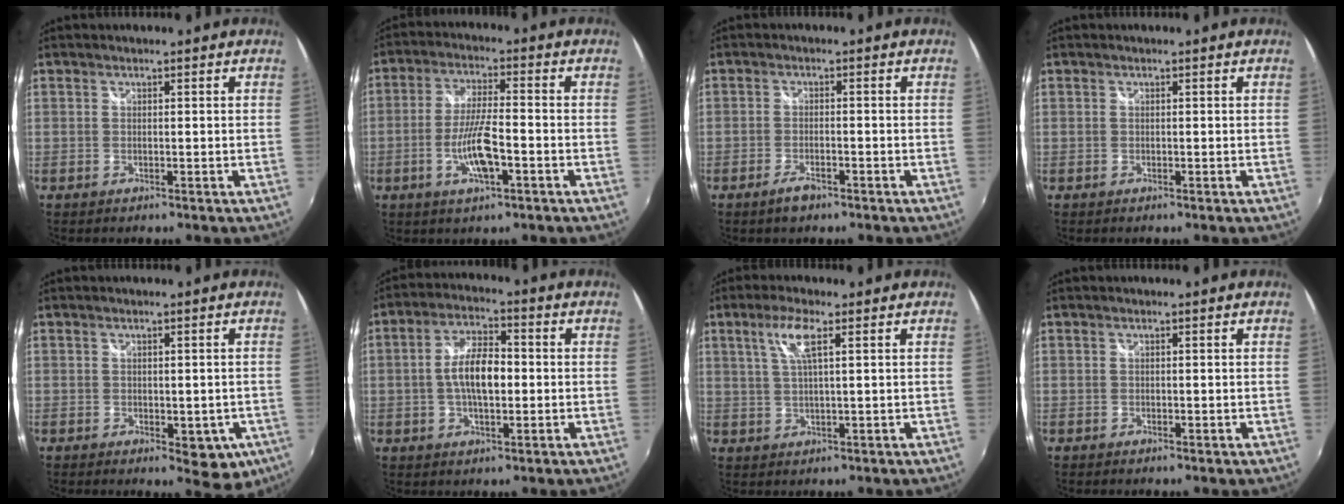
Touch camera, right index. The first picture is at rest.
{"total": 8.7, "force": [-3.2, 1.9, 7.9], "torque": [-0.155, -0.005, -0.059]}
{"total": 3.2, "force": [-2.3, 1.2, 2.0], "torque": [-0.046, -0.004, -0.043]}
{"total": 0.0}
{"total": 6.6, "force": [-2.5, 3.6, 4.9], "torque": [-0.060, -0.011, -0.025]}
{"total": 8.7, "force": [-0.6, 3.9, 7.8], "torque": [-0.146, 0.011, -0.010]}
{"total": 5.3, "force": [2.2, 0.6, 4.8], "torque": [-0.096, 0.003, 0.043]}
{"total": 0.0}